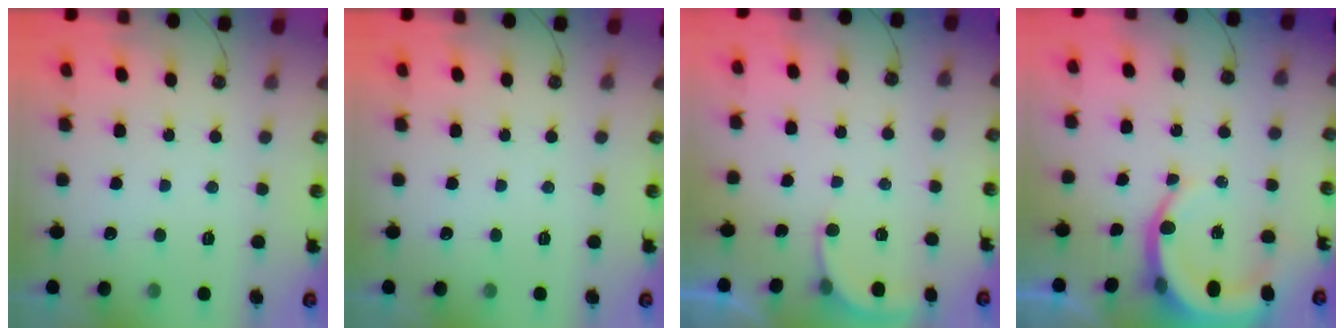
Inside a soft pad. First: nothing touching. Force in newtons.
{"total": 0.0}
{"total": 2.9, "press": 2.9, "slide": 0.3}
{"total": 9.3, "press": 9.1, "slide": 2.2}